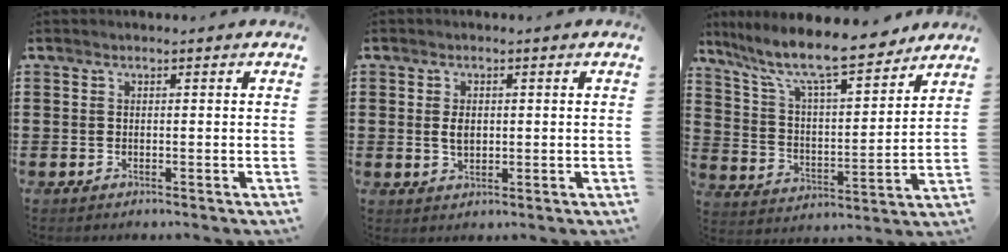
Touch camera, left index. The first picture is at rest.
{"total": 2.6, "force": [0.2, 1.6, 2.0], "torque": [-0.035, 0.003, 0.001]}
{"total": 10.5, "force": [8.8, 1.4, 5.5], "torque": [-0.141, -0.049, 0.148]}